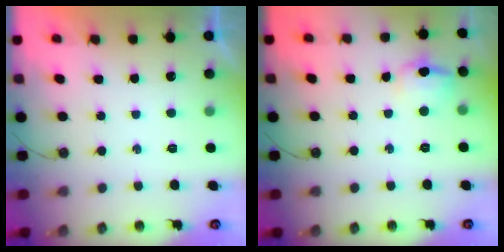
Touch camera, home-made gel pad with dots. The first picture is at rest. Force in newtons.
{"total": 9.3, "press": 9.2, "slide": 1.4}